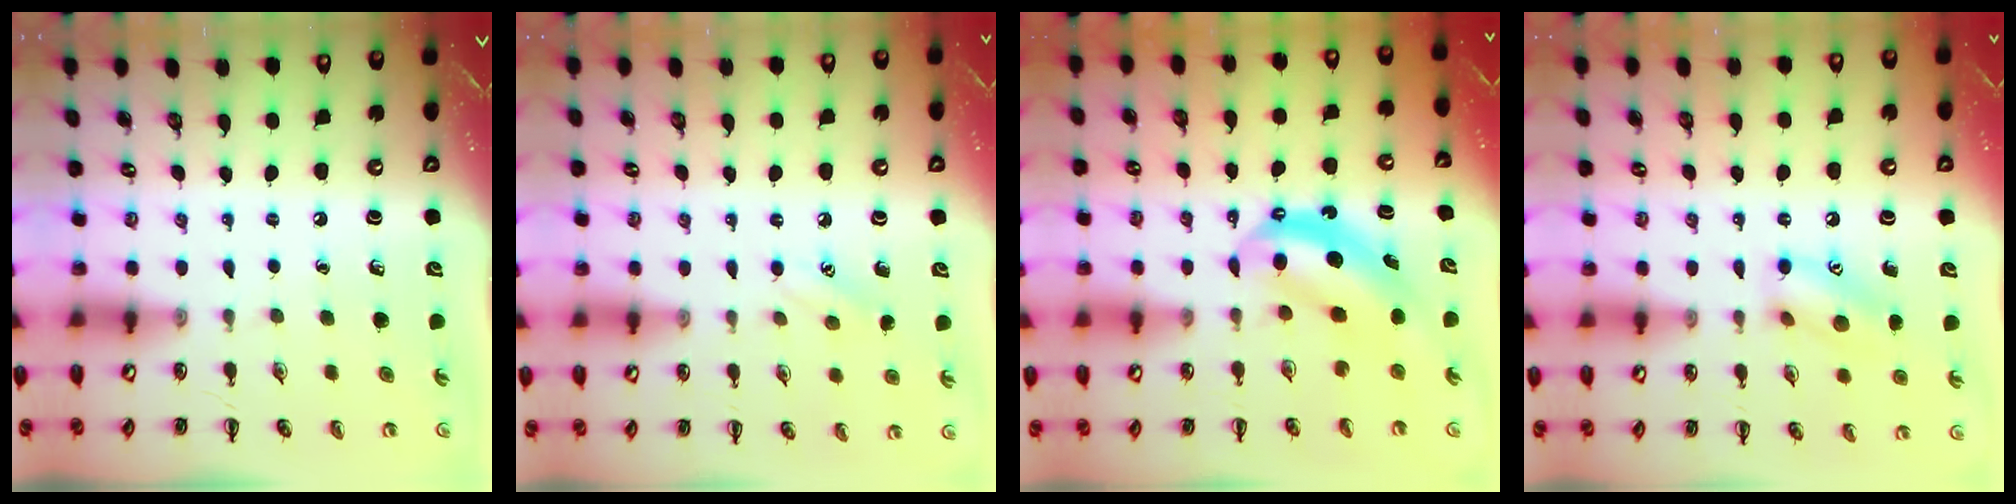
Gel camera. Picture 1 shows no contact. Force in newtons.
{"total": 7.9, "press": 7.6, "slide": 1.9}
{"total": 6.4, "press": 6.3, "slide": 1.0}
{"total": 11.7, "press": 11.6, "slide": 1.1}